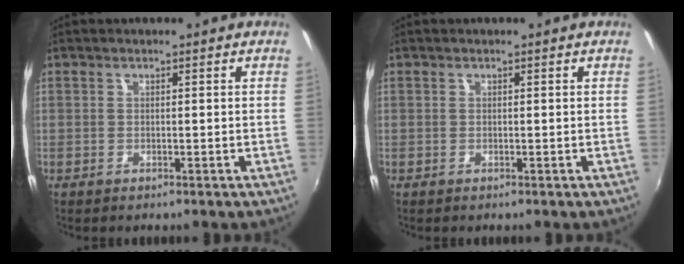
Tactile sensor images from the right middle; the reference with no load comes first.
{"total": 0.0}